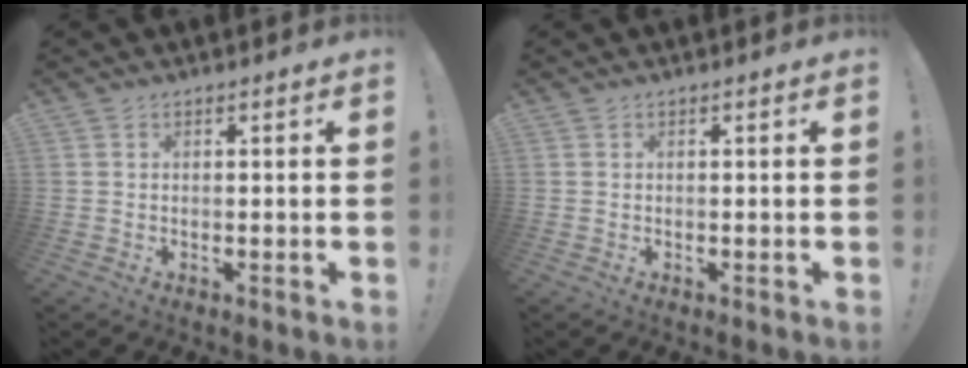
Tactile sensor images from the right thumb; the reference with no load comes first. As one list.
[{"total": 0.0}]